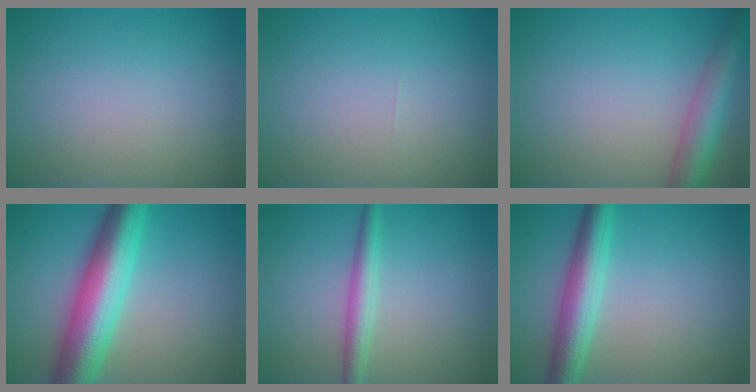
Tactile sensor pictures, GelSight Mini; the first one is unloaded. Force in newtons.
{"total": 0.0}
{"total": 4.9, "press": 4.9, "slide": 0.2}
{"total": 8.9, "press": 8.9, "slide": 0.1}
{"total": 2.5, "press": 2.5, "slide": 0.1}
{"total": 4.9, "press": 4.9, "slide": 0.0}